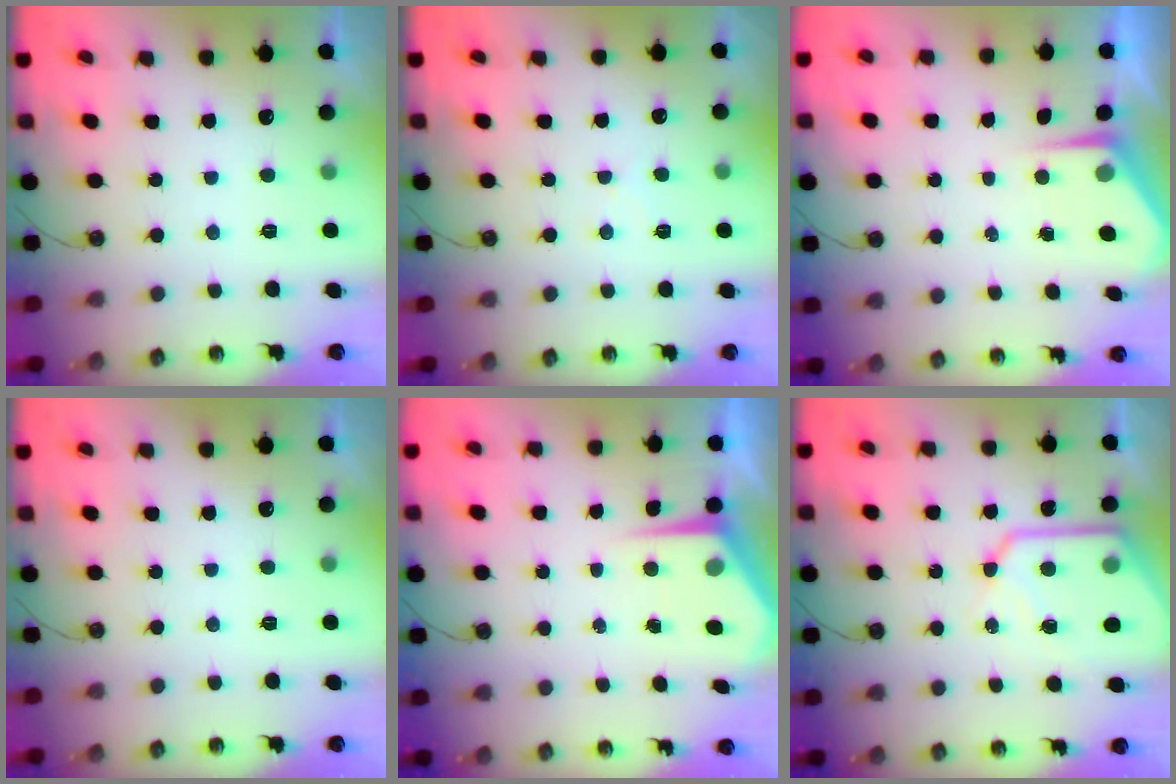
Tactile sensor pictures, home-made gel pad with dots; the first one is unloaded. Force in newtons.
{"total": 5.6, "press": 5.5, "slide": 0.7}
{"total": 4.4, "press": 4.3, "slide": 0.4}
{"total": 0.0}
{"total": 5.9, "press": 5.8, "slide": 0.5}
{"total": 13.4, "press": 13.3, "slide": 1.4}